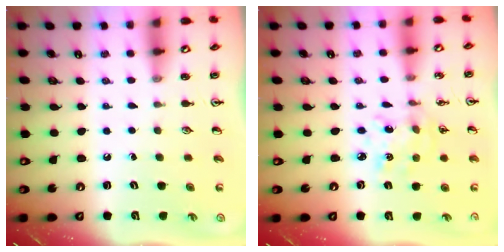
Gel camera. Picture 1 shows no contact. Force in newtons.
{"total": 4.8, "press": 4.8, "slide": 0.4}